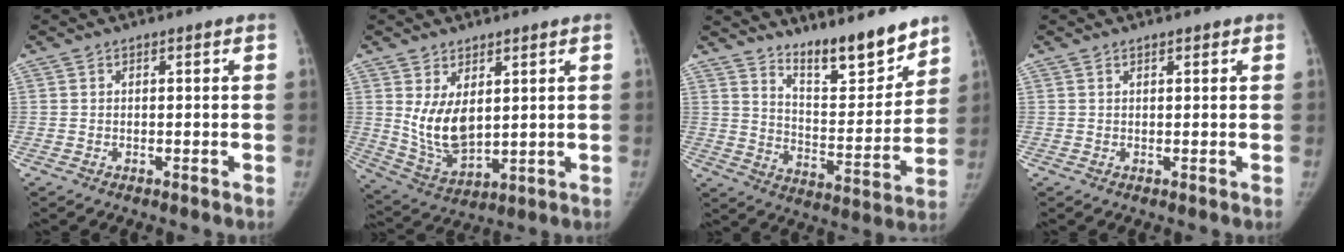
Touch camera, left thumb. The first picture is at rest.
{"total": 9.8, "force": [2.6, 5.5, 7.7], "torque": [-0.129, -0.027, 0.069]}
{"total": 14.3, "force": [11.7, 3.7, 7.4], "torque": [-0.074, -0.094, 0.198]}
{"total": 0.9, "force": [0.8, 0.4, 0.4], "torque": [-0.004, -0.004, 0.009]}